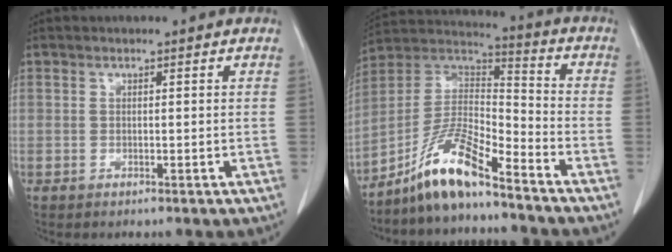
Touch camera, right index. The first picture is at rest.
{"total": 11.6, "force": [-8.8, 1.6, 7.4], "torque": [-0.149, 0.017, -0.167]}